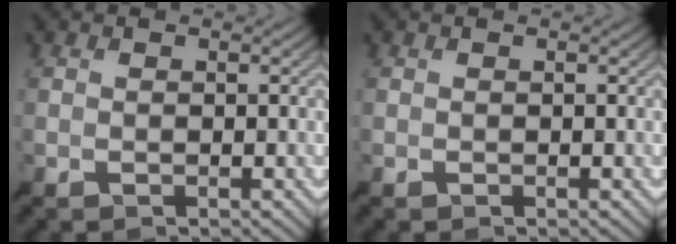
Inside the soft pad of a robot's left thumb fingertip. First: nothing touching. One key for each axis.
{"total": 0.0}